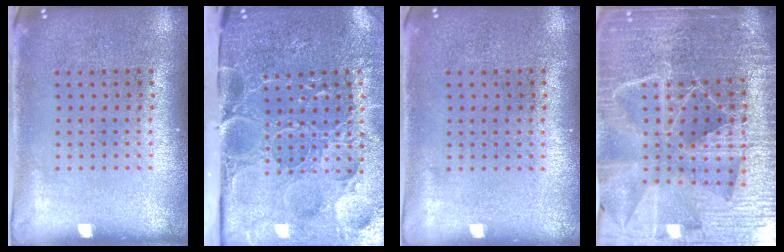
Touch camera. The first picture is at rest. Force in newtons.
{"total": 5.3, "press": 4.2, "slide": 3.2}
{"total": 0.0}
{"total": 6.3, "press": 5.5, "slide": 3.1}